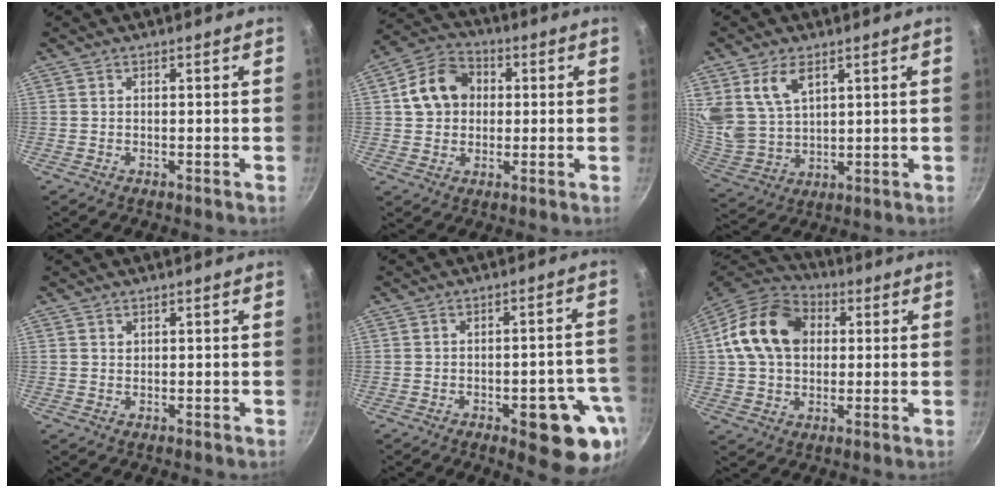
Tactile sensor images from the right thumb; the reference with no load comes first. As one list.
[{"total": 10.6, "force": [1.5, 8.7, 5.9], "torque": [-0.075, 0.017, 0.012]}, {"total": 10.3, "force": [5.0, 6.3, 6.5], "torque": [-0.109, -0.034, 0.113]}, {"total": 0.7, "force": [0.4, 0.5, 0.2], "torque": [-0.002, 0.001, 0.007]}, {"total": 13.4, "force": [-5.4, 5.2, 11.1], "torque": [-0.088, 0.024, -0.065]}, {"total": 16.2, "force": [2.9, 12.1, 10.3], "torque": [-0.160, 0.021, 0.035]}]